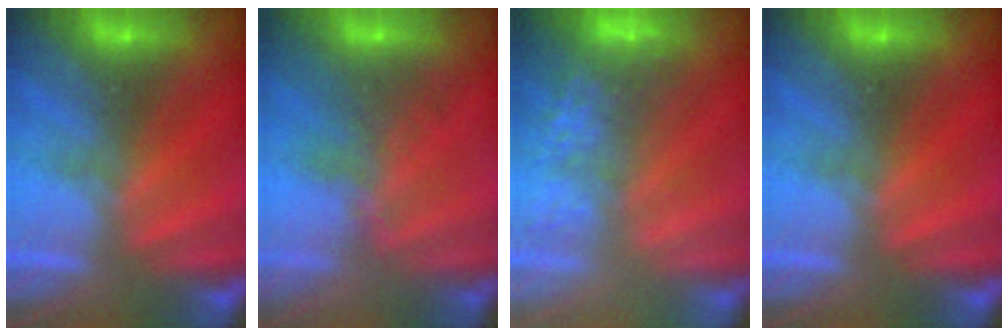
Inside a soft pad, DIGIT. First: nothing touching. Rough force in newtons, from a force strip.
{"total": 2.4}
{"total": 9.1}
{"total": 0.0}